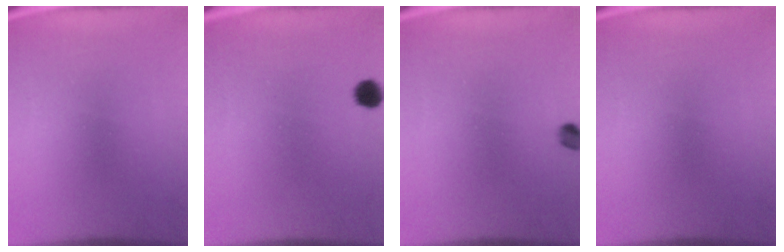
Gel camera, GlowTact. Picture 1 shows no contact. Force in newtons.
{"total": 3.1}
{"total": 2.0}
{"total": 0.0}